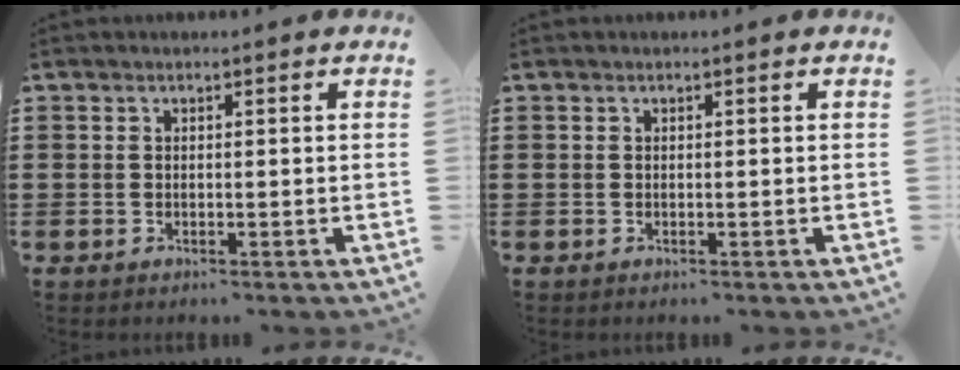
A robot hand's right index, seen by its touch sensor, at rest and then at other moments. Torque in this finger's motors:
{"motor_torque": [0.01, 0.01, 0.00, 0.00]}